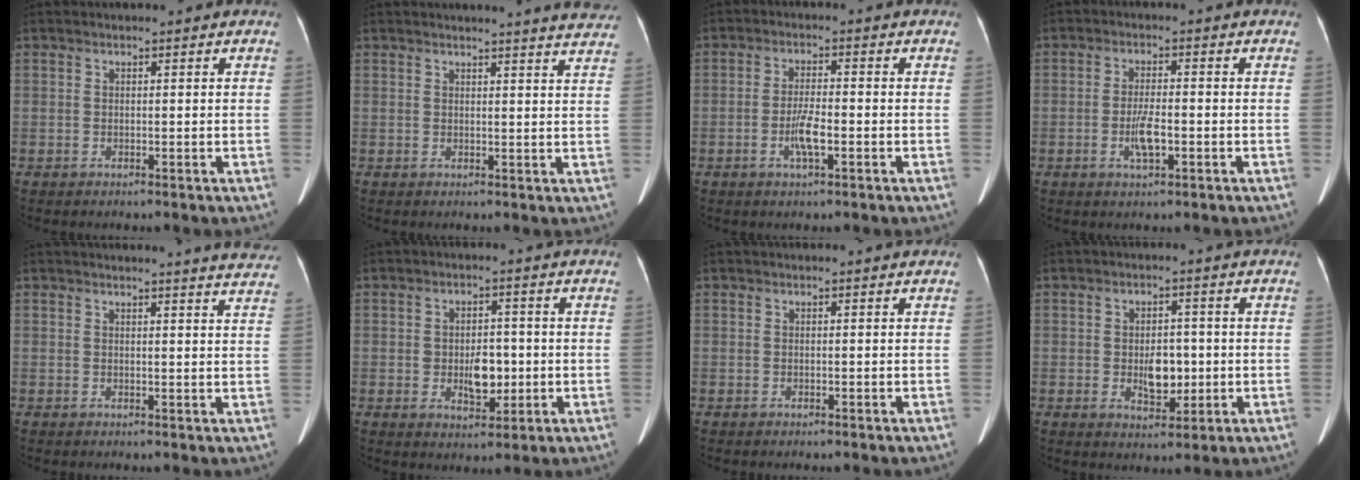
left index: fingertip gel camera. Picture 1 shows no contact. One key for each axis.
{"total": 12.0, "fx": 11.5, "fy": -0.1, "fz": 3.3, "tx": -0.032, "ty": -0.046, "tz": 0.108}
{"total": 4.0, "fx": -1.5, "fy": 0.6, "fz": 3.7, "tx": -0.074, "ty": -0.001, "tz": -0.027}
{"total": 4.0, "fx": -1.3, "fy": 0.9, "fz": 3.6, "tx": -0.073, "ty": 0.000, "tz": -0.021}
{"total": 11.5, "fx": 11.1, "fy": 0.0, "fz": 3.1, "tx": -0.024, "ty": -0.049, "tz": 0.099}
{"total": 5.3, "fx": -0.7, "fy": 3.1, "fz": 4.3, "tx": -0.069, "ty": 0.004, "tz": -0.003}
{"total": 0.0}
{"total": 5.0, "fx": -0.6, "fy": 2.9, "fz": 4.0, "tx": -0.064, "ty": 0.002, "tz": -0.001}